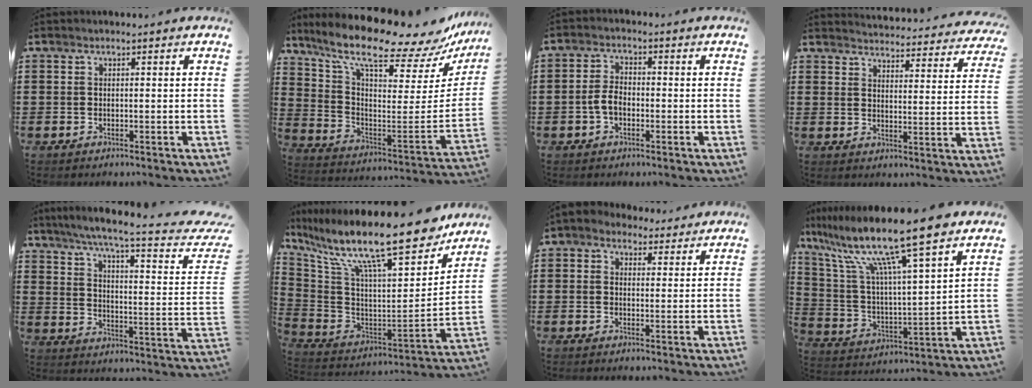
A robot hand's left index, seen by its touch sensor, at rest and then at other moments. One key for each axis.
{"total": 12.2, "fx": 9.7, "fy": 2.0, "fz": 7.3, "tx": -0.164, "ty": -0.078, "tz": 0.160}
{"total": 3.6, "fx": -1.0, "fy": 2.1, "fz": 2.9, "tx": -0.074, "ty": -0.002, "tz": -0.024}
{"total": 3.9, "fx": 3.9, "fy": -0.2, "fz": 0.3, "tx": -0.018, "ty": -0.034, "tz": 0.063}
{"total": 7.5, "fx": 5.4, "fy": -0.2, "fz": 5.2, "tx": -0.111, "ty": -0.041, "tz": 0.082}
{"total": 17.6, "fx": 13.0, "fy": 2.7, "fz": 11.6, "tx": -0.232, "ty": -0.088, "tz": 0.214}
{"total": 2.3, "fx": 1.5, "fy": 1.6, "fz": 0.6, "tx": -0.021, "ty": 0.006, "tz": 0.027}
{"total": 13.5, "fx": 10.5, "fy": 0.2, "fz": 8.5, "tx": -0.202, "ty": -0.061, "tz": 0.174}